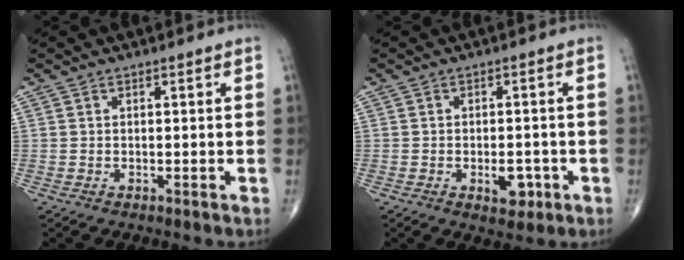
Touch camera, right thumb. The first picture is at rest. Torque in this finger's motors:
{"motor_torque": [0.29, 0.78, 0.45, 0.00, 0.10]}